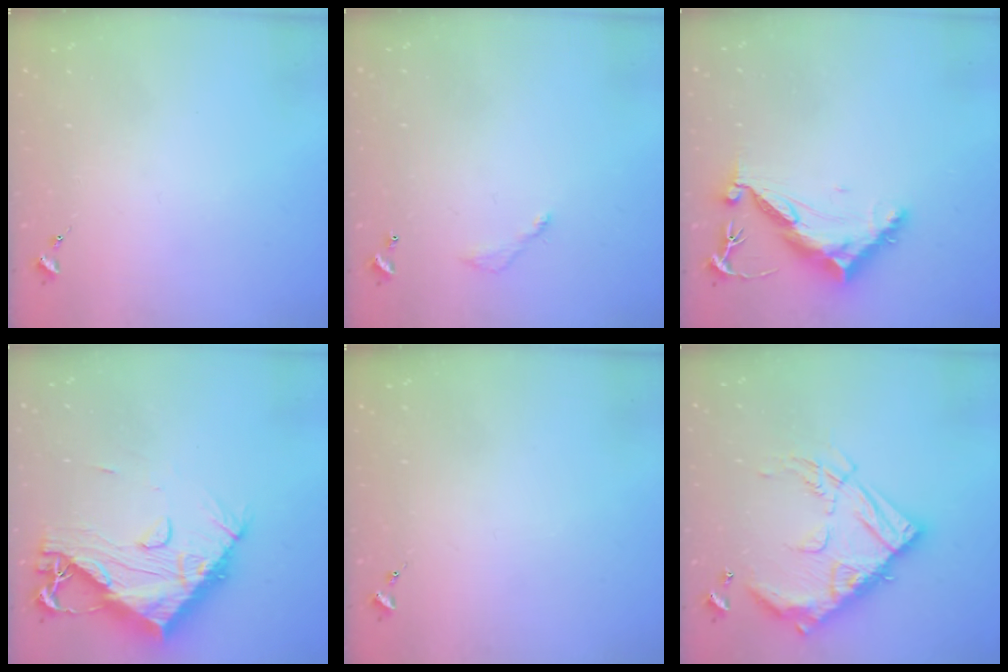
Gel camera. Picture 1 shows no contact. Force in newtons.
{"total": 3.8, "press": 3.8, "slide": 0.2}
{"total": 10.7, "press": 10.6, "slide": 0.9}
{"total": 18.4, "press": 18.3, "slide": 1.6}
{"total": 0.0}
{"total": 21.3, "press": 21.2, "slide": 2.1}